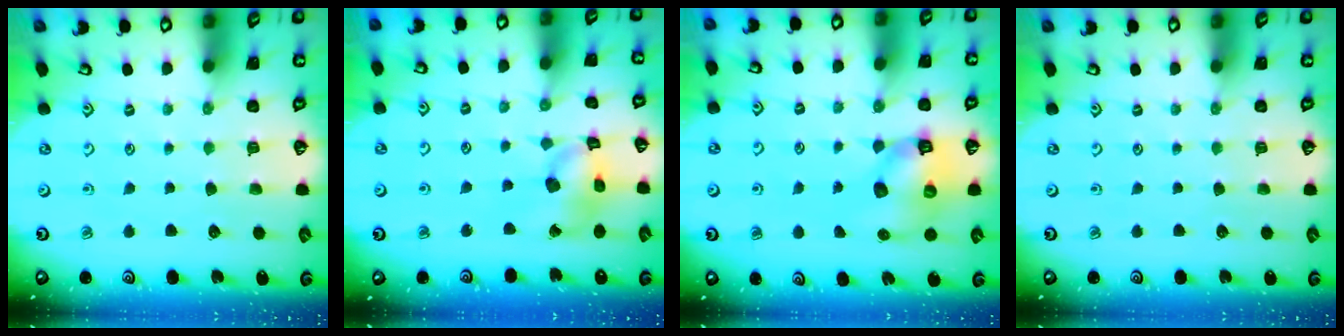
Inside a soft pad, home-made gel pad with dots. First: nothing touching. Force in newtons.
{"total": 12.8, "press": 12.7, "slide": 1.6}
{"total": 9.8, "press": 9.7, "slide": 1.6}
{"total": 0.0}